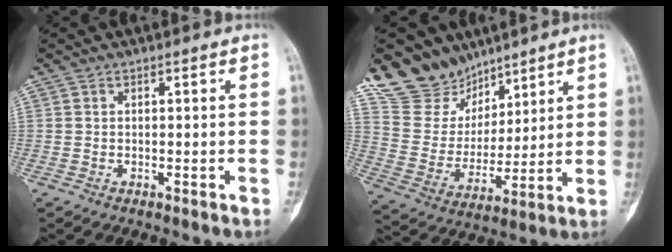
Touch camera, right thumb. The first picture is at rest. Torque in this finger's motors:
{"motor_torque": [0.17, 1.04, 0.01, 0.17, 0.00]}